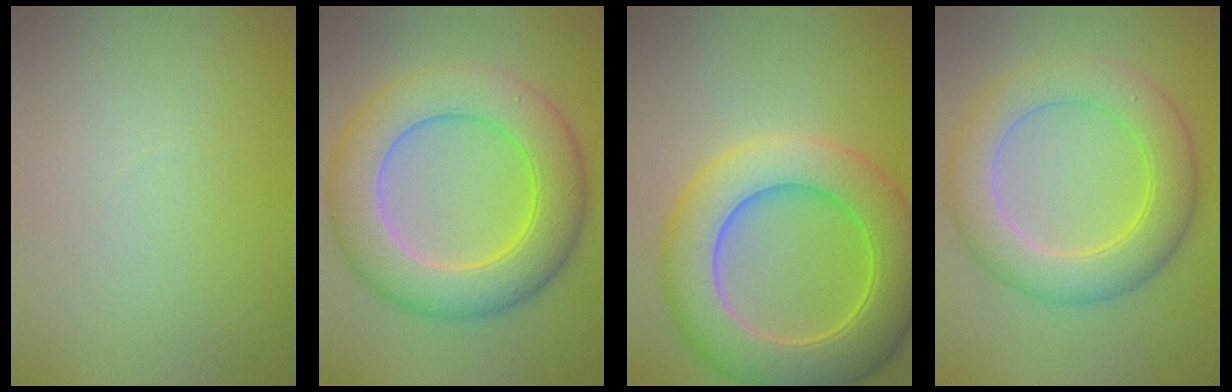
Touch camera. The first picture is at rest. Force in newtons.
{"total": 9.1, "press": 9.1, "slide": 0.3}
{"total": 9.8, "press": 9.8, "slide": 0.3}
{"total": 6.5, "press": 6.5, "slide": 0.3}